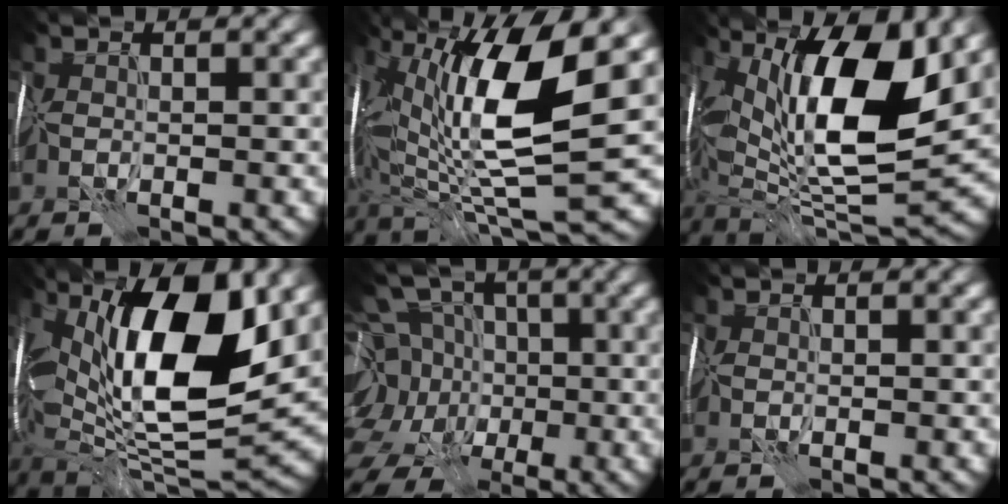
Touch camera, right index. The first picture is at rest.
{"total": 14.1, "force": [2.0, 3.9, 13.4], "torque": [-0.259, -0.004, 0.037]}
{"total": 14.7, "force": [4.3, 5.3, 13.0], "torque": [-0.231, 0.000, 0.075]}
{"total": 15.9, "force": [4.0, 6.3, 14.1], "torque": [-0.251, 0.002, 0.059]}
{"total": 14.0, "force": [-1.8, 12.1, 6.9], "torque": [-0.157, 0.019, -0.060]}
{"total": 0.0}